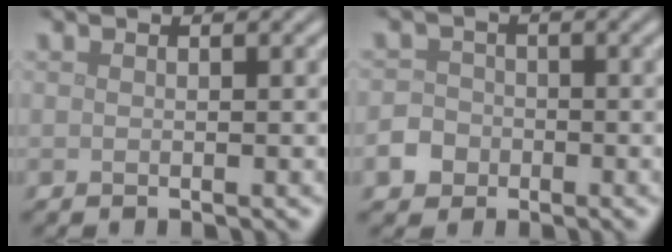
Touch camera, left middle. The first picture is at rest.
{"total": 3.0, "force": [-1.4, 2.5, 0.8], "torque": [-0.002, -0.003, -0.030]}